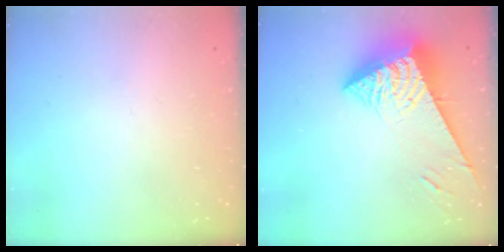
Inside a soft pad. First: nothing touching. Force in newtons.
{"total": 8.6, "press": 8.5, "slide": 0.9}